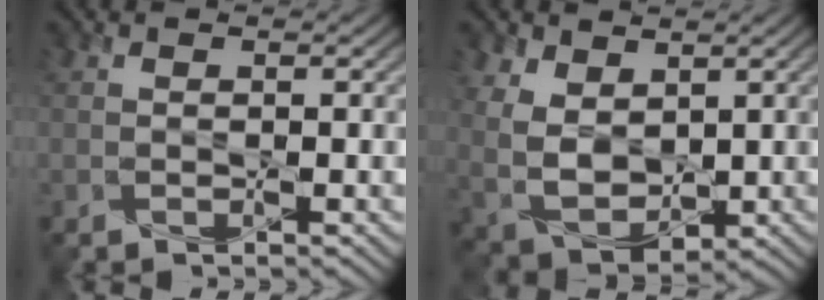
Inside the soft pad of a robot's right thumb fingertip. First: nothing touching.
{"total": 7.5, "force": [2.9, 4.9, 4.8], "torque": [-0.136, -0.005, 0.065]}